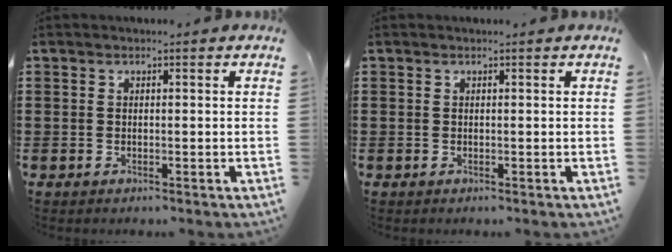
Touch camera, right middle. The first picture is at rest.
{"total": 0.0}